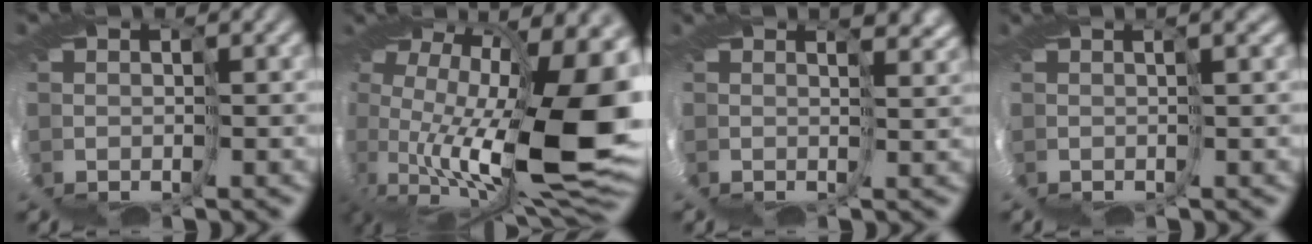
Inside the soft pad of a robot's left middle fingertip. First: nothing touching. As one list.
[{"total": 11.5, "force": [2.2, 3.1, 10.9], "torque": [-0.207, -0.030, 0.061]}, {"total": 2.0, "force": [1.8, -0.1, 0.9], "torque": [-0.017, 0.000, 0.035]}, {"total": 3.2, "force": [-0.4, -2.7, -1.6], "torque": [0.023, -0.007, 0.006]}]